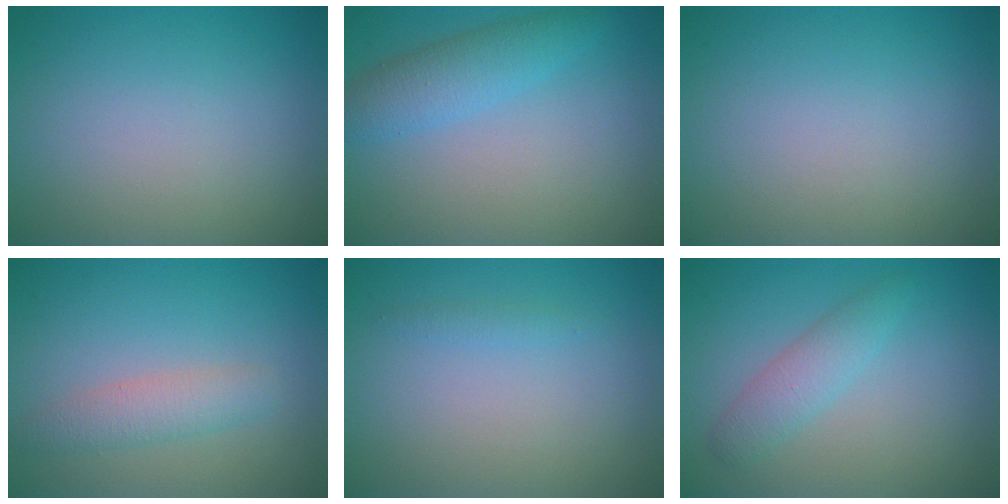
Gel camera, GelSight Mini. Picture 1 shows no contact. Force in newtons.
{"total": 3.4, "press": 3.4, "slide": 0.1}
{"total": 0.0}
{"total": 2.5, "press": 2.5, "slide": 0.1}
{"total": 0.7, "press": 0.7, "slide": 0.0}
{"total": 2.4, "press": 2.4, "slide": 0.1}